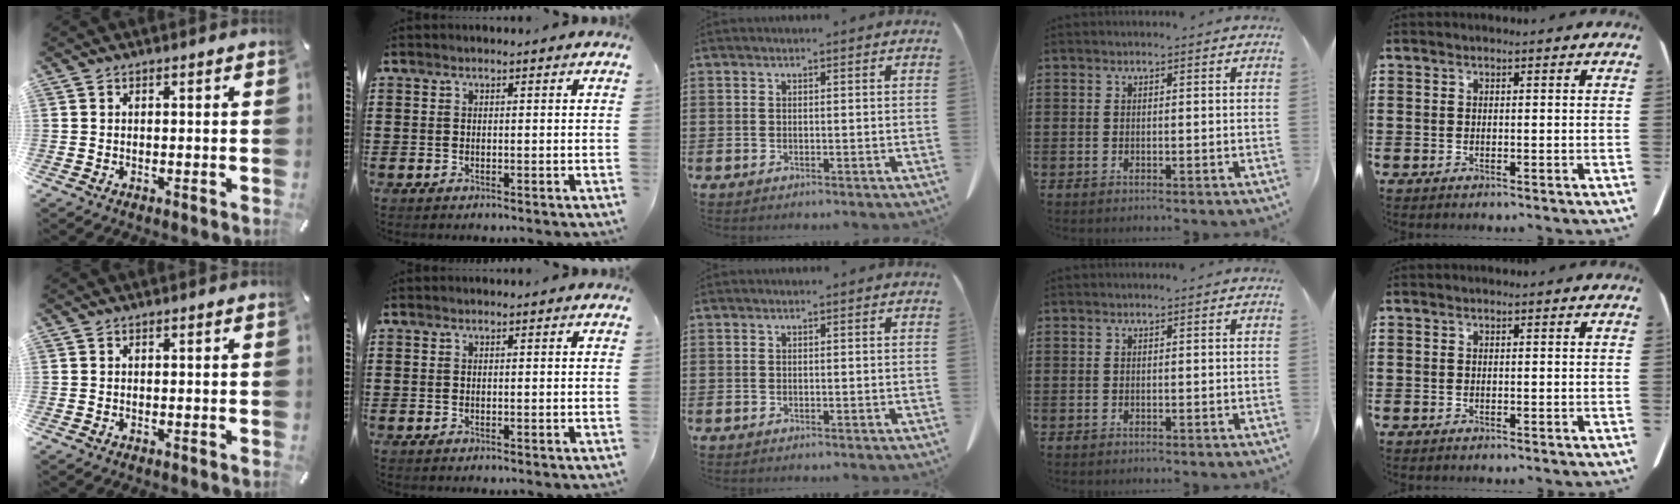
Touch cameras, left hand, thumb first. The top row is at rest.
{}